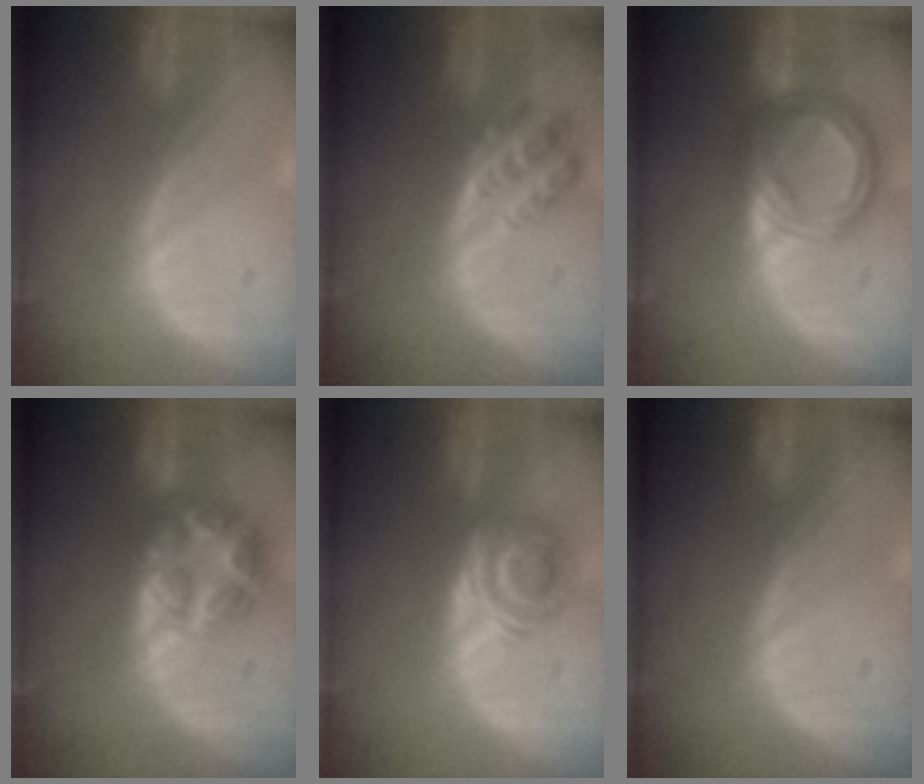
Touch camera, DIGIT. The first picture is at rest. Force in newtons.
{"total": 4.4, "press": 4.2, "slide": 1.3}
{"total": 8.5, "press": 8.5, "slide": 0.7}
{"total": 8.1, "press": 7.0, "slide": 4.0}
{"total": 5.8, "press": 4.9, "slide": 3.2}
{"total": 0.0}